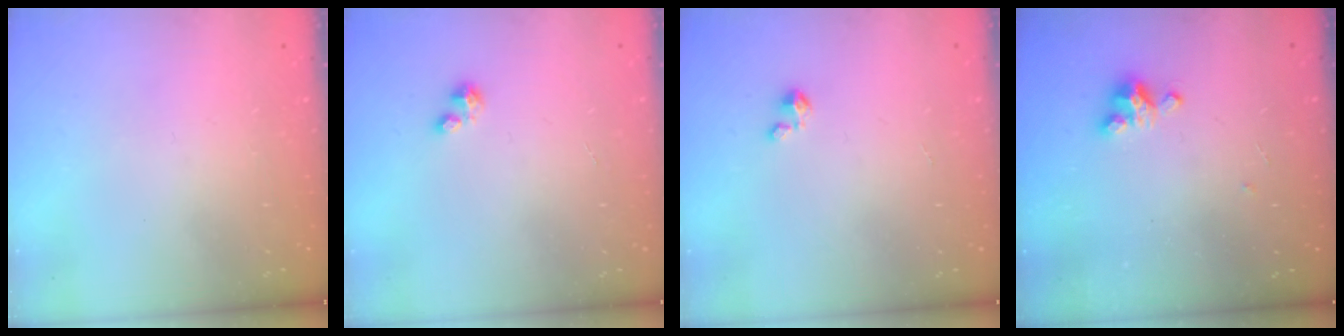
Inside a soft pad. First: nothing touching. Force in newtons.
{"total": 0.9, "press": 0.9, "slide": 0.3}
{"total": 1.5, "press": 1.5, "slide": 0.1}
{"total": 5.5, "press": 5.5, "slide": 0.4}